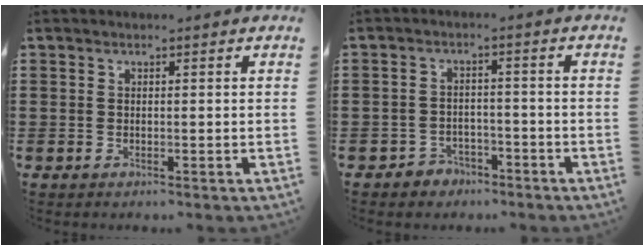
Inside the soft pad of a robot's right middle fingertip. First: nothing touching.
{"total": 2.7, "force": [-2.5, 1.0, 0.0], "torque": [-0.010, 0.000, -0.053]}